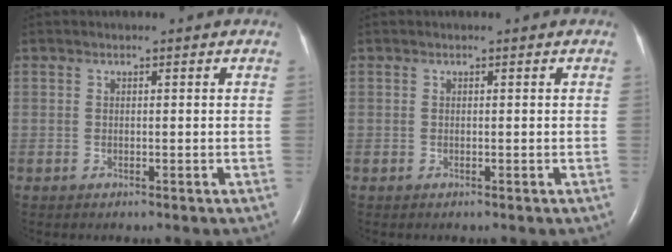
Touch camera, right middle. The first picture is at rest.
{"total": 0.0}